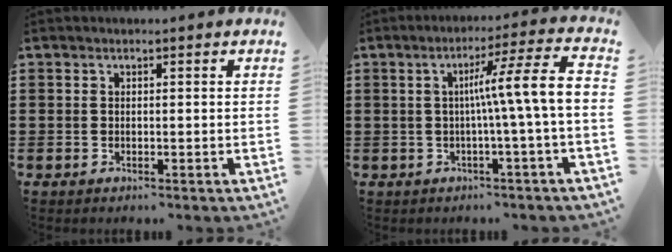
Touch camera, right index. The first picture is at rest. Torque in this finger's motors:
{"motor_torque": [1.67, -0.44, 0.30, 0.21]}